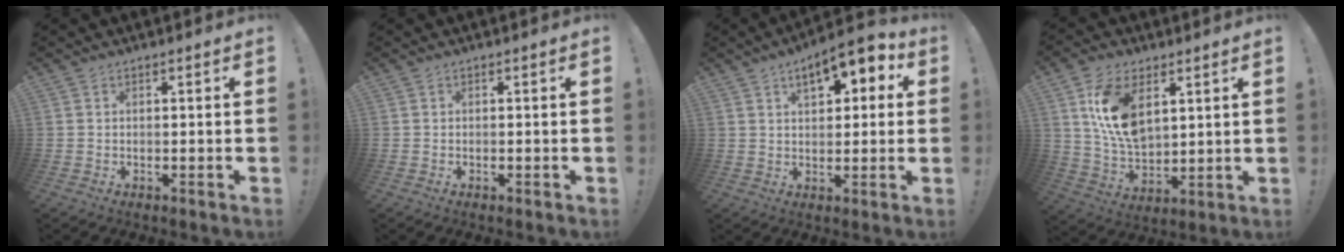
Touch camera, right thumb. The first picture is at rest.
{"total": 0.0}
{"total": 9.9, "force": [4.7, 4.9, 7.3], "torque": [-0.097, -0.019, 0.078]}
{"total": 13.7, "force": [5.8, 8.3, 9.2], "torque": [-0.176, -0.019, 0.107]}